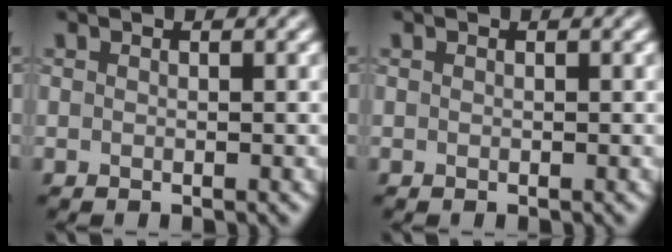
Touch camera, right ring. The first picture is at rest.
{"total": 0.0}